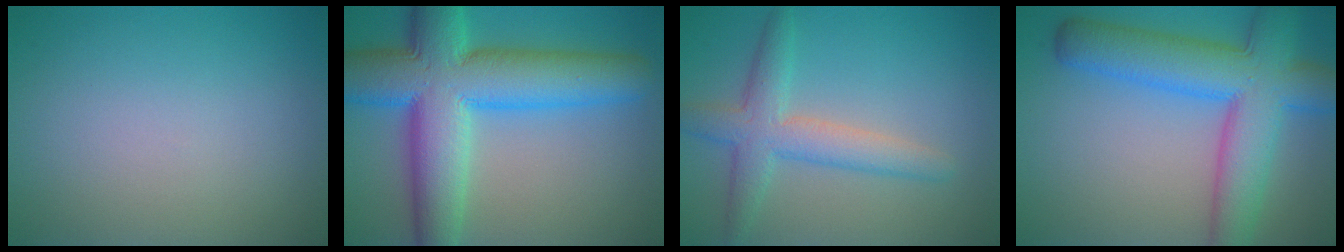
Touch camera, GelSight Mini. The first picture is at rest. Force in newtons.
{"total": 12.6, "press": 12.6, "slide": 0.2}
{"total": 4.4, "press": 4.4, "slide": 0.3}
{"total": 9.7, "press": 9.7, "slide": 0.5}